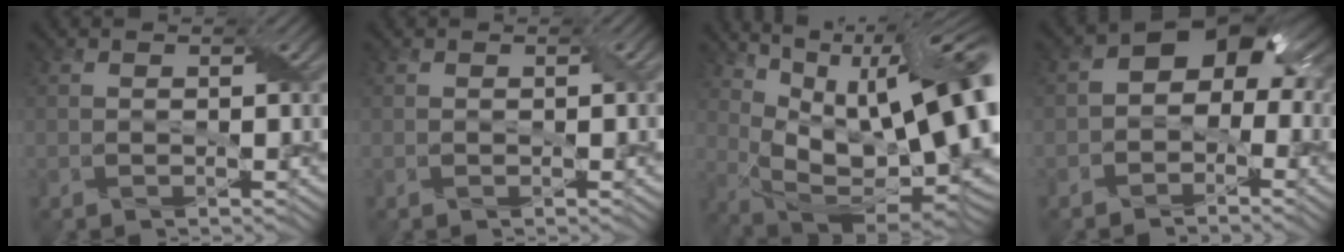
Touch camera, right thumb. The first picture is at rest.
{"total": 0.7, "force": [0.0, 0.2, 0.7], "torque": [-0.013, 0.002, 0.002]}
{"total": 19.4, "force": [5.9, 7.5, 16.9], "torque": [-0.254, 0.017, 0.104]}
{"total": 7.7, "force": [-0.8, 5.4, 5.4], "torque": [-0.065, 0.013, -0.035]}